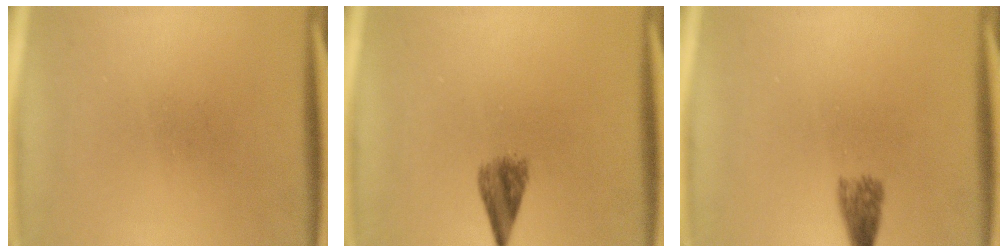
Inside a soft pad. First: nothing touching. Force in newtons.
{"total": 3.5}
{"total": 2.7}